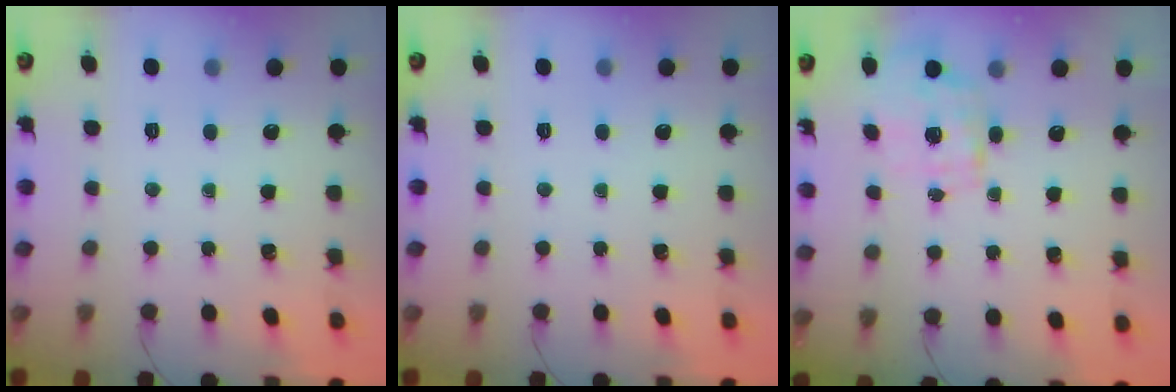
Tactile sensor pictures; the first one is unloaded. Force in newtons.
{"total": 0.0}
{"total": 1.2, "press": 1.1, "slide": 0.5}